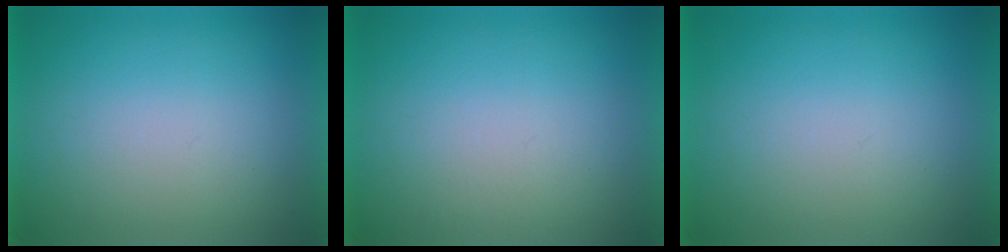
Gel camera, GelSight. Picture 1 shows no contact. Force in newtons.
{"total": 1.1}
{"total": 0.0}